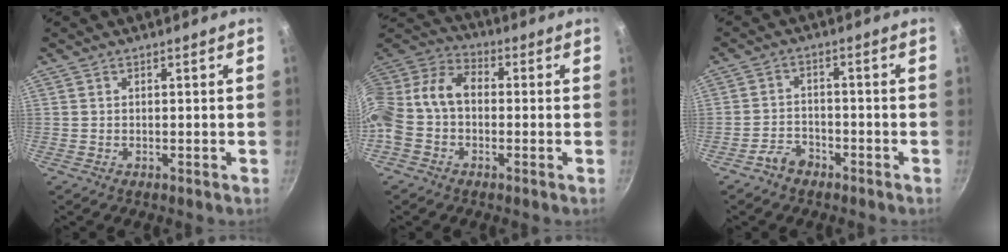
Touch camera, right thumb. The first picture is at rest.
{"total": 16.2, "force": [-1.1, 11.3, 11.5], "torque": [-0.250, 0.039, -0.025]}
{"total": 3.8, "force": [-2.8, 2.3, 1.2], "torque": [-0.013, 0.025, -0.051]}